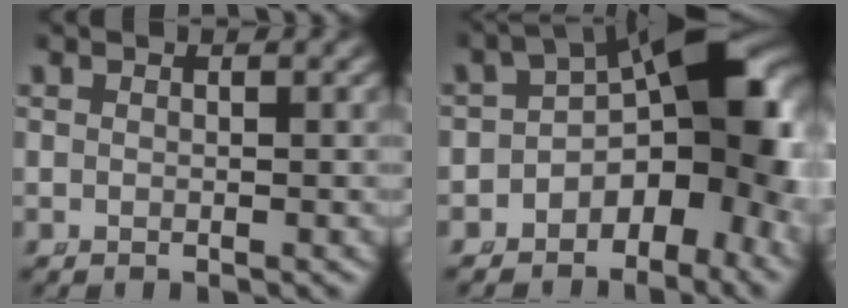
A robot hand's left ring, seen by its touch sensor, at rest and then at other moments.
{"total": 11.5, "force": [-1.5, 6.2, 9.6], "torque": [-0.130, -0.007, -0.020]}